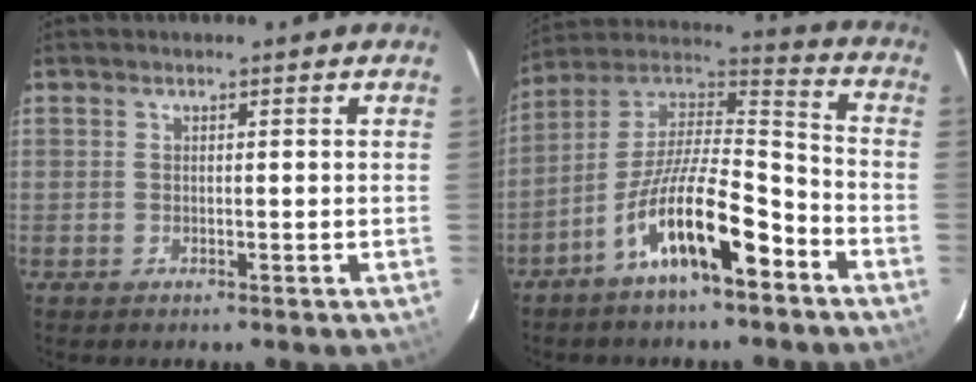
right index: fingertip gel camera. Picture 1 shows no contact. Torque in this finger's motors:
{"motor_torque": [1.14, -1.00, 1.05, 0.21]}